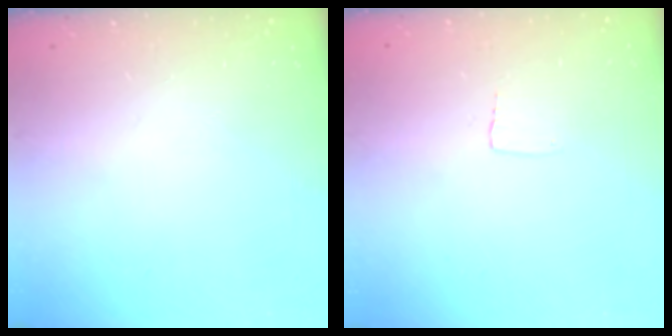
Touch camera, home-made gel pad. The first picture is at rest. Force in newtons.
{"total": 2.3, "press": 2.3, "slide": 0.1}